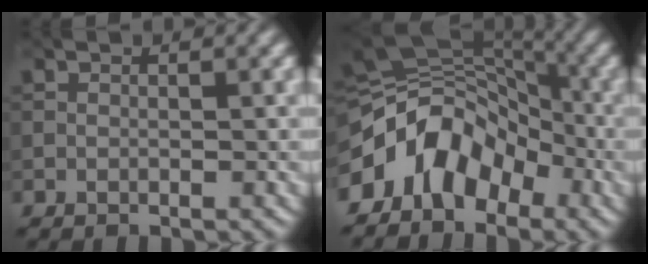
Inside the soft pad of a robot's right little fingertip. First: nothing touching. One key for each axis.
{"total": 9.0, "fx": -4.4, "fy": 6.0, "fz": 5.1, "tx": -0.074, "ty": 0.014, "tz": -0.096}